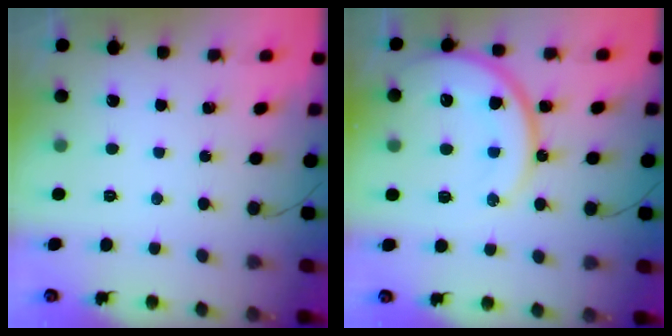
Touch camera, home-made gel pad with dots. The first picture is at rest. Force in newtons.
{"total": 17.0, "press": 16.9, "slide": 1.5}